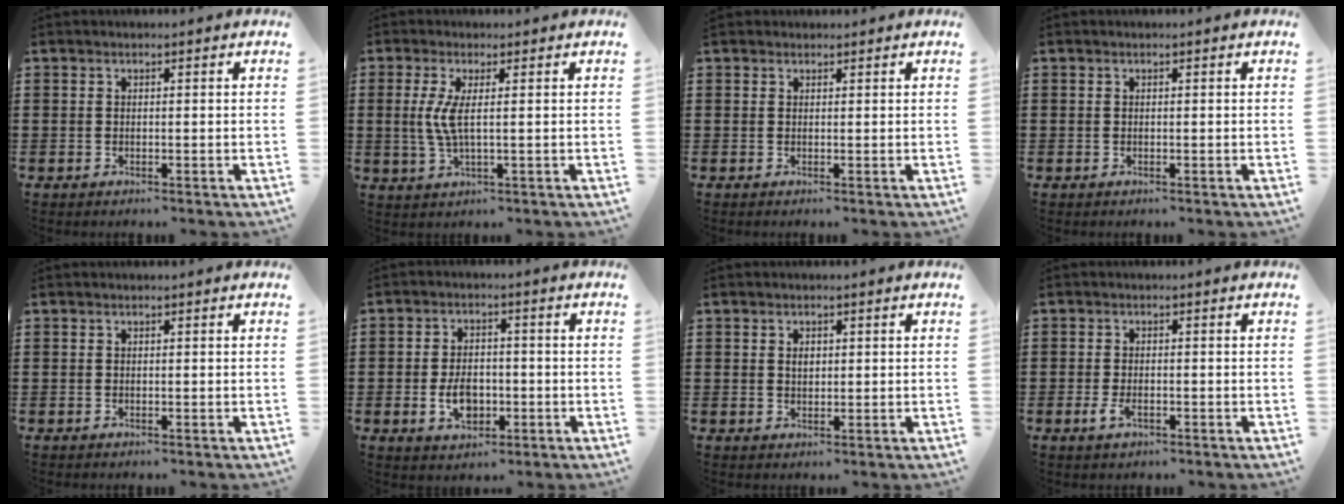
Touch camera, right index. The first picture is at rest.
{"total": 4.4, "force": [0.5, 0.7, 4.3], "torque": [-0.105, -0.013, 0.001]}
{"total": 0.6, "force": [0.5, 0.2, -0.1], "torque": [0.000, 0.000, 0.011]}
{"total": 0.0}
{"total": 0.0}
{"total": 5.2, "force": [-1.3, 3.4, 3.7], "torque": [-0.069, -0.001, -0.024]}
{"total": 1.5, "force": [0.4, 1.0, 1.0], "torque": [-0.022, 0.007, 0.006]}
{"total": 2.1, "force": [-0.8, 0.9, 1.8], "torque": [-0.050, -0.011, -0.017]}